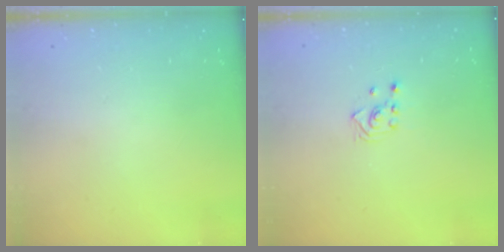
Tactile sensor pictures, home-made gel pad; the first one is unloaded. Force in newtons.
{"total": 2.6, "press": 2.4, "slide": 0.9}